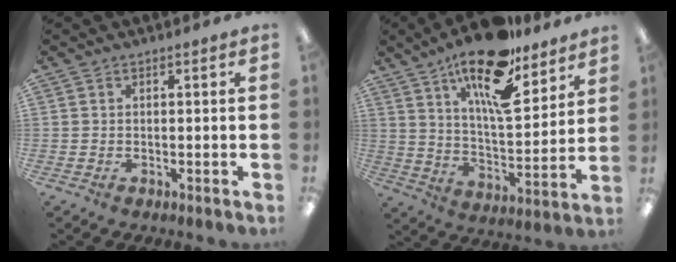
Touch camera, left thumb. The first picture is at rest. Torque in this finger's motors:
{"motor_torque": [0.52, 0.65, 1.67, -1.10, 0.19]}